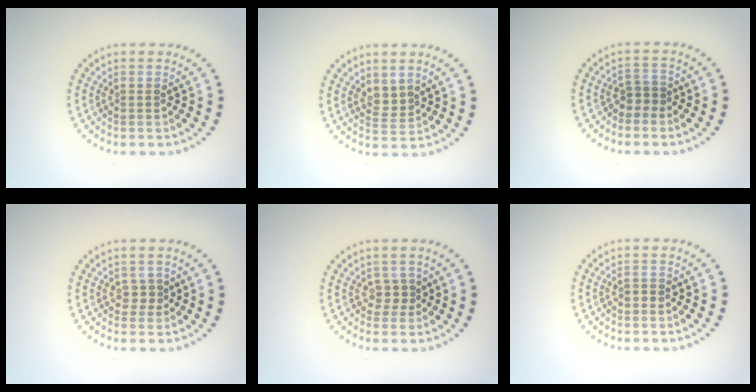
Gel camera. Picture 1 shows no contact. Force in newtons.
{"total": 1.7, "press": 1.3, "slide": 1.0}
{"total": 1.6, "press": 1.3, "slide": 0.9}
{"total": 1.2, "press": 1.0, "slide": 0.7}
{"total": 1.3, "press": 0.9, "slide": 0.9}
{"total": 0.9, "press": 0.8, "slide": 0.1}